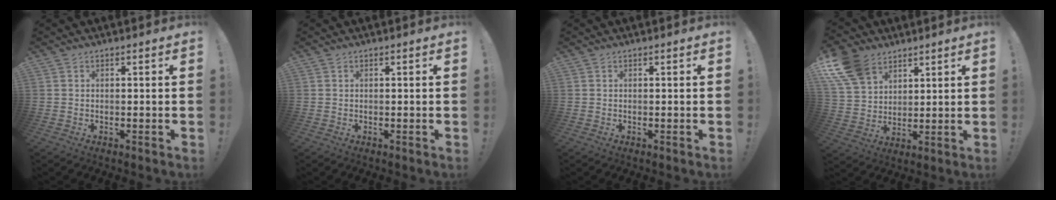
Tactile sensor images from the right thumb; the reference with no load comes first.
{"total": 0.0}
{"total": 0.0}
{"total": 13.0, "force": [7.9, 8.6, 5.8], "torque": [-0.115, -0.037, 0.158]}